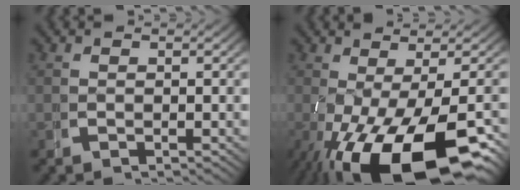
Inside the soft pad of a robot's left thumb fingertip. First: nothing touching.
{"total": 12.5, "force": [-4.2, 5.9, 10.2], "torque": [-0.189, -0.050, -0.028]}